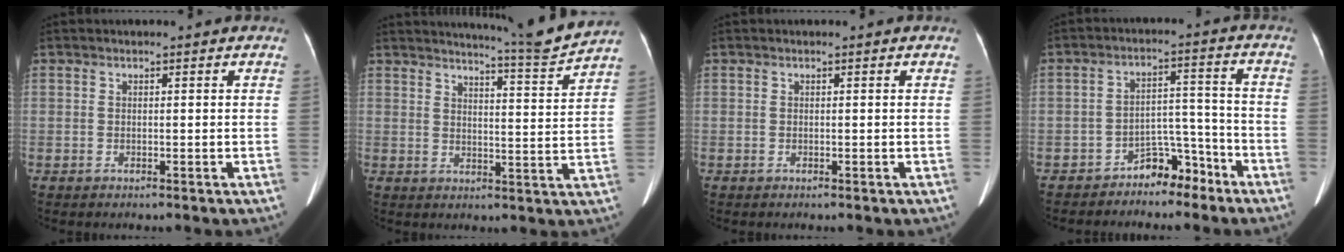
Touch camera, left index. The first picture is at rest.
{"total": 8.1, "force": [7.6, -2.4, 1.3], "torque": [-0.035, -0.048, 0.109]}
{"total": 0.0}
{"total": 5.8, "force": [-5.0, 2.5, 1.6], "torque": [-0.023, 0.023, -0.081]}